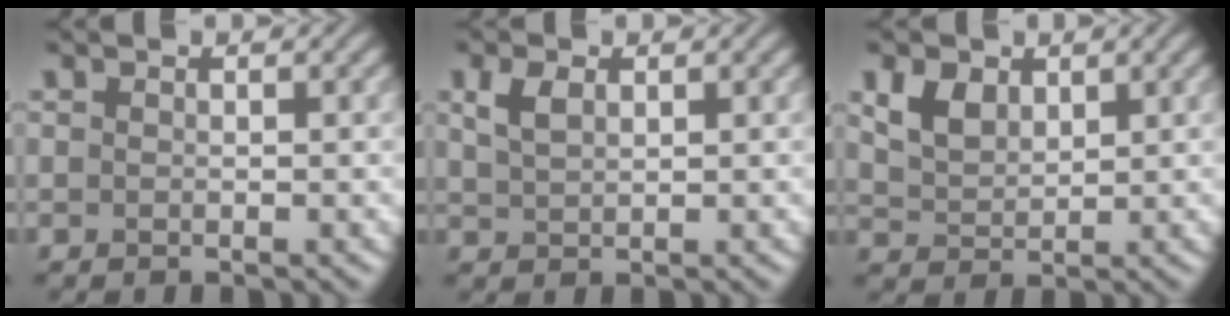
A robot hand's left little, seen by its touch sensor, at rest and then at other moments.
{"total": 2.1, "force": [1.1, 1.1, 1.5], "torque": [-0.036, 0.004, 0.025]}
{"total": 3.1, "force": [1.6, 2.0, 1.7], "torque": [-0.042, 0.000, 0.034]}